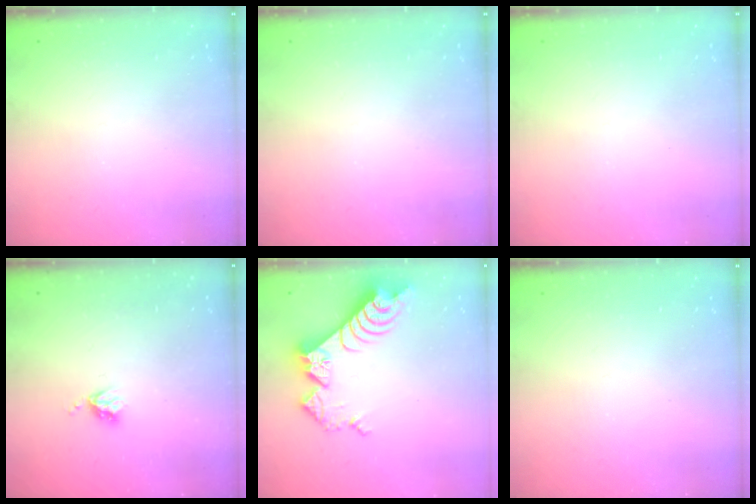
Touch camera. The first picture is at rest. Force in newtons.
{"total": 0.0}
{"total": 0.0}
{"total": 3.6, "press": 3.6, "slide": 0.4}
{"total": 11.2, "press": 11.1, "slide": 1.4}
{"total": 0.0}